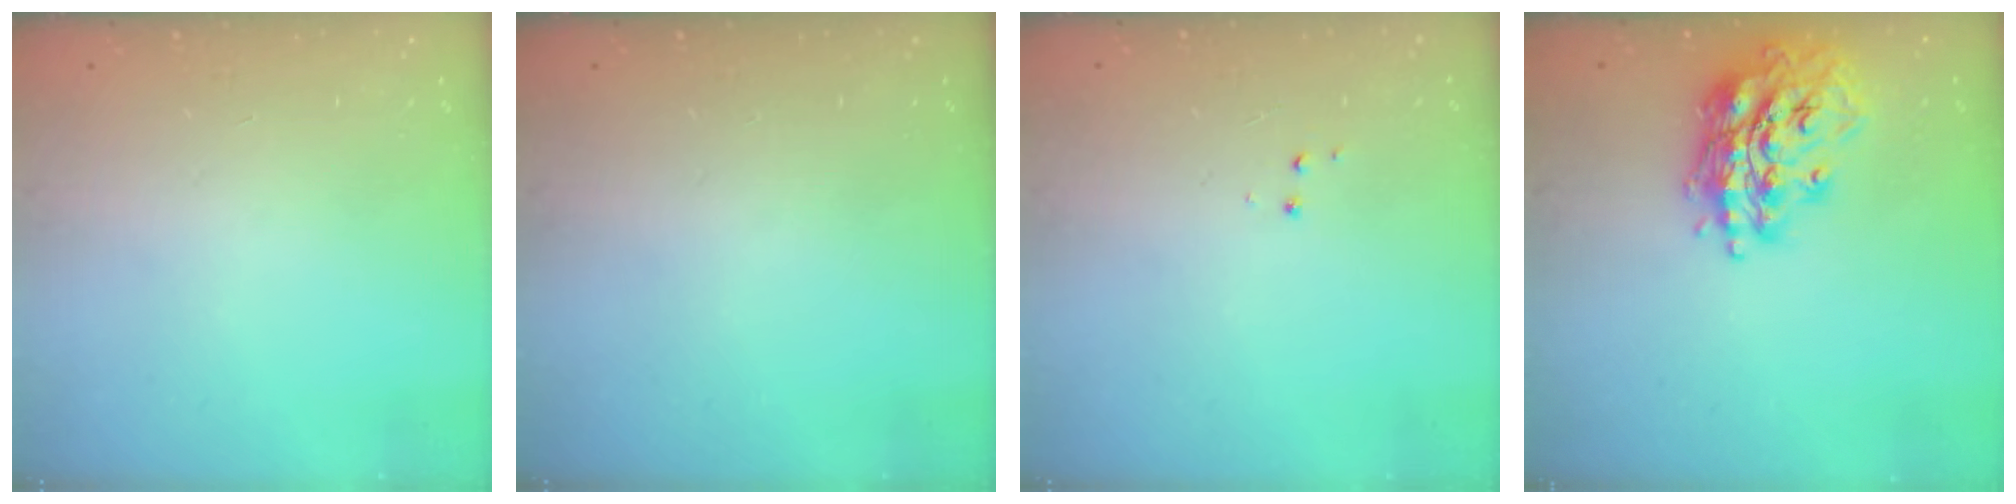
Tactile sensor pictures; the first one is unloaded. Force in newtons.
{"total": 0.0}
{"total": 3.3, "press": 3.3, "slide": 0.4}
{"total": 17.4, "press": 17.4, "slide": 1.4}